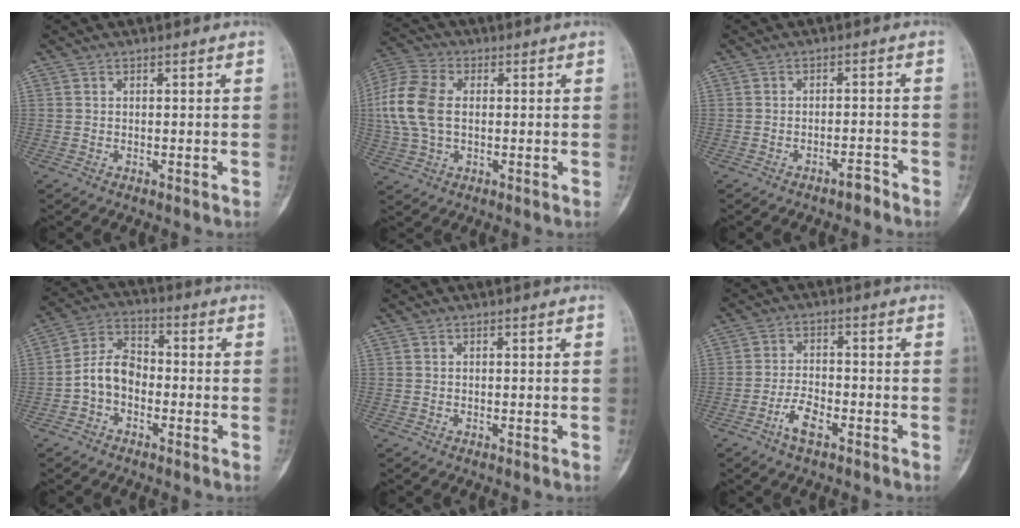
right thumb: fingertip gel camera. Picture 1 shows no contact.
{"total": 11.9, "force": [0.7, 7.6, 9.1], "torque": [-0.205, 0.019, 0.010]}
{"total": 2.1, "force": [-1.8, 0.5, 1.0], "torque": [-0.014, 0.019, -0.029]}
{"total": 7.6, "force": [-2.1, 5.4, 5.0], "torque": [-0.081, 0.034, -0.052]}
{"total": 0.0}
{"total": 4.9, "force": [-2.9, 1.9, 3.5], "torque": [-0.064, 0.019, -0.055]}